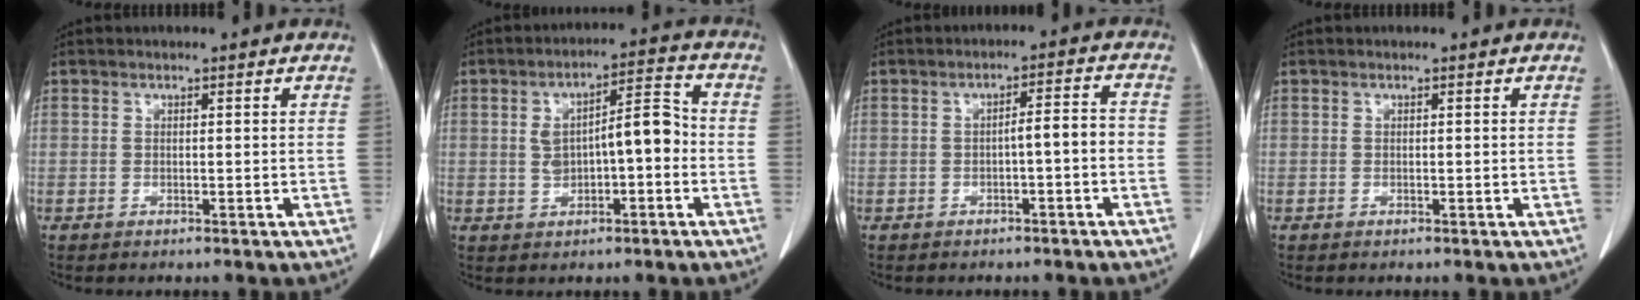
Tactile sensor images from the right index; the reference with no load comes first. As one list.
[{"total": 8.3, "force": [-0.5, 2.9, 7.8], "torque": [-0.132, 0.030, -0.003]}, {"total": 3.9, "force": [-1.2, 0.5, 3.6], "torque": [-0.050, 0.018, -0.016]}, {"total": 0.0}]